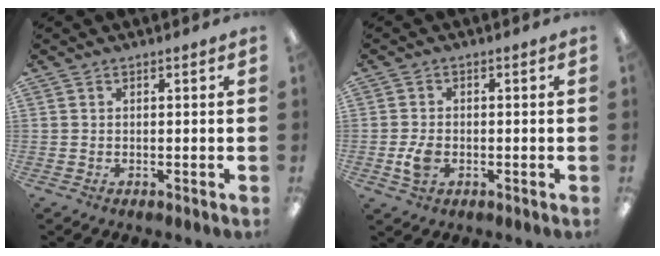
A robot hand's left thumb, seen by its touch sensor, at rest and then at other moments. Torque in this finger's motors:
{"motor_torque": [-0.27, 0.26, -0.02, -0.04, 0.01]}